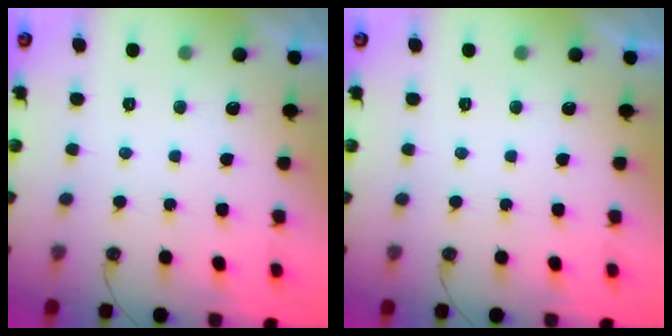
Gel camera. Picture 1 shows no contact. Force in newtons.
{"total": 0.0}